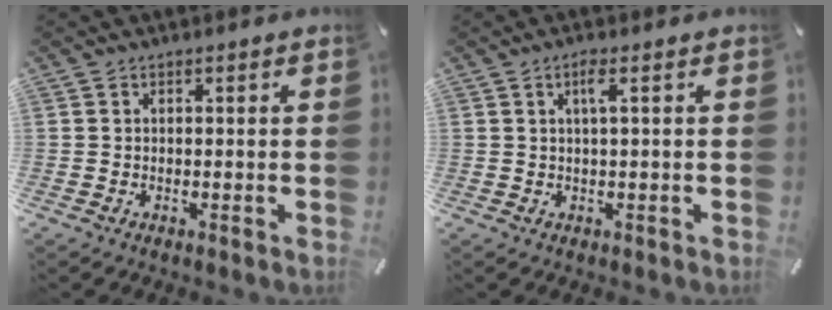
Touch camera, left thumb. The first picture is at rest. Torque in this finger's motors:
{"motor_torque": [0.04, 0.05, 0.00, 0.00, 0.07]}